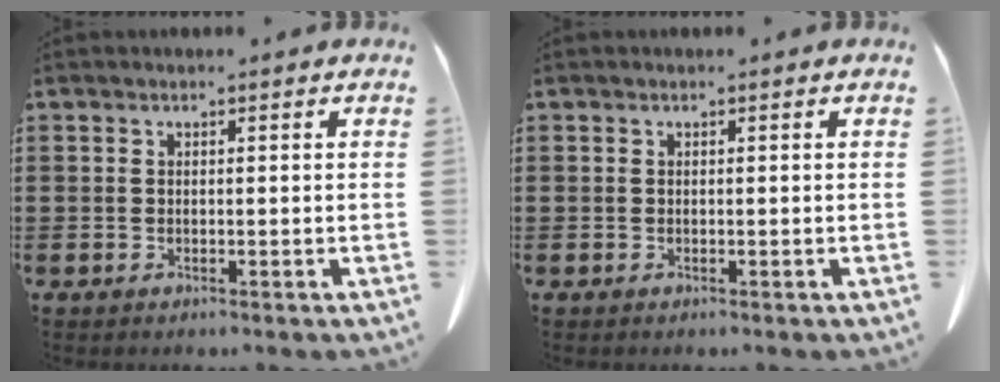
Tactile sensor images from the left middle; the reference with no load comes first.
{"total": 0.0}